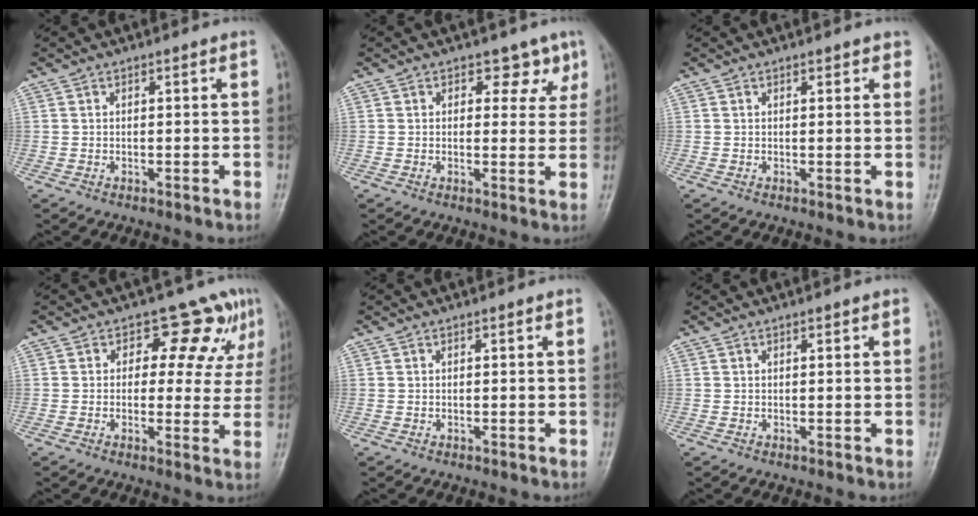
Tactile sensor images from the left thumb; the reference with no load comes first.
{"total": 4.3, "force": [2.5, 3.0, 1.7], "torque": [0.015, -0.009, 0.027]}
{"total": 2.2, "force": [1.4, 1.0, 1.3], "torque": [-0.001, -0.004, 0.013]}
{"total": 8.5, "force": [4.4, 5.6, 4.7], "torque": [-0.011, -0.015, 0.046]}
{"total": 0.0}
{"total": 0.9, "force": [0.5, 0.4, 0.6], "torque": [-0.006, 0.000, 0.004]}